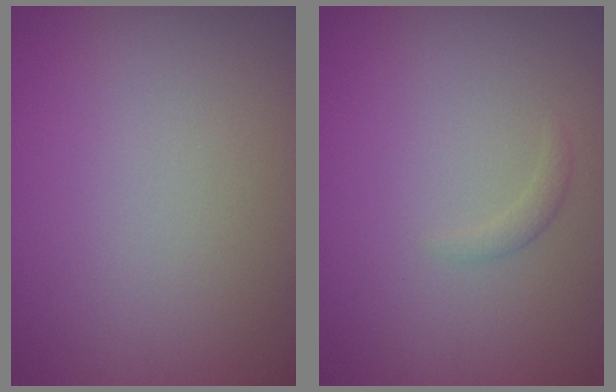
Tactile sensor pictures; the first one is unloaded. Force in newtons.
{"total": 0.8, "press": 0.8, "slide": 0.0}